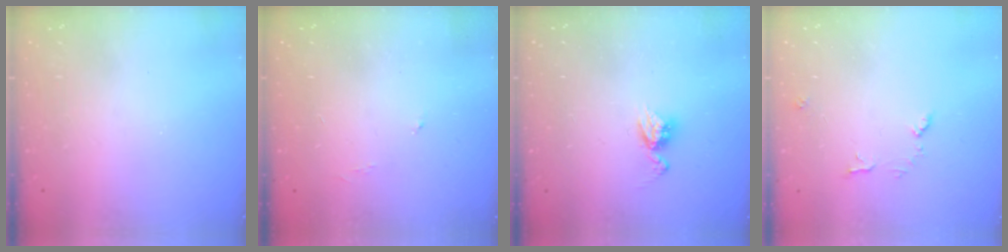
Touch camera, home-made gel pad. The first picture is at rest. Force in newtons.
{"total": 3.1, "press": 3.1, "slide": 0.5}
{"total": 6.2, "press": 6.2, "slide": 0.5}
{"total": 6.8, "press": 6.8, "slide": 0.4}